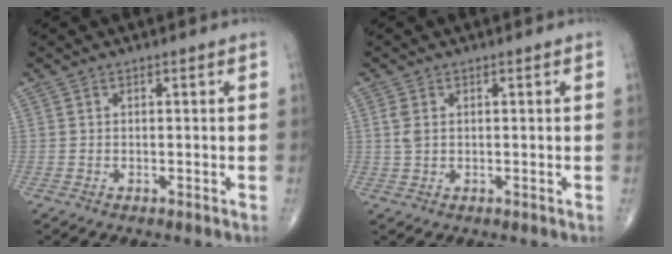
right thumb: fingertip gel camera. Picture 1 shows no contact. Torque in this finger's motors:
{"motor_torque": [0.00, 0.00, 0.30, 0.22, 0.03]}